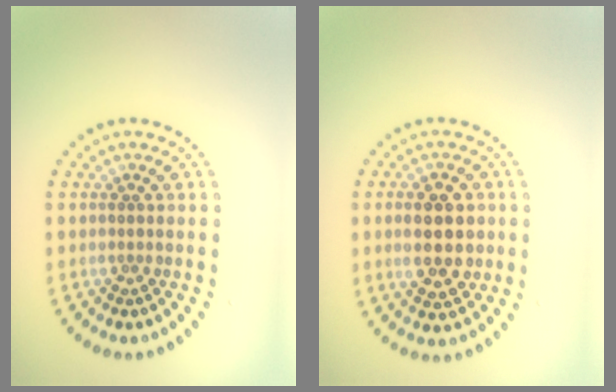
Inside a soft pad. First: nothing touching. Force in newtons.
{"total": 5.3, "press": 5.3, "slide": 0.2}